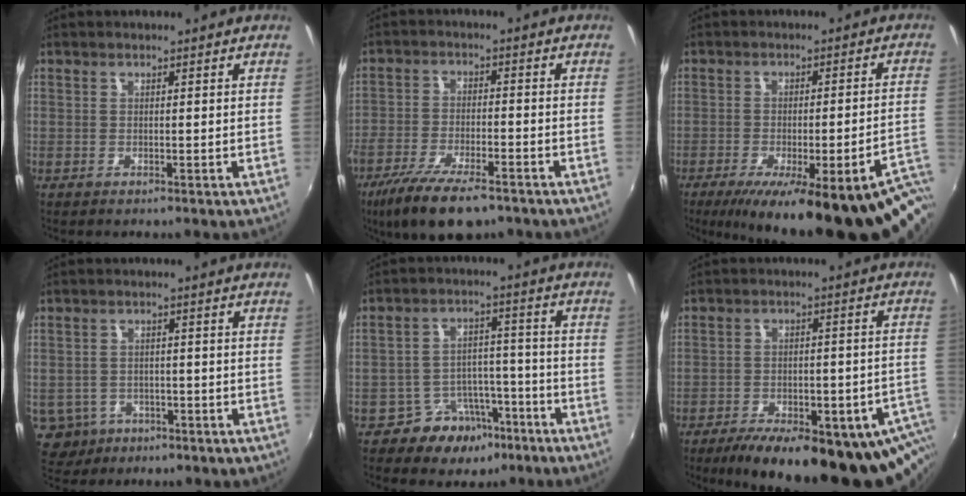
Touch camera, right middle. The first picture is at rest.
{"total": 12.6, "force": [-9.0, 3.8, 8.0], "torque": [-0.180, -0.035, -0.162]}
{"total": 26.2, "force": [-18.2, 5.9, 18.0], "torque": [-0.238, -0.035, -0.234]}
{"total": 8.5, "force": [-3.7, 7.1, 2.8], "torque": [-0.088, -0.007, -0.041]}
{"total": 9.4, "force": [-6.5, 6.4, 2.6], "torque": [-0.053, 0.026, -0.085]}
{"total": 26.0, "force": [-19.2, 8.5, 15.3], "torque": [-0.213, -0.030, -0.247]}